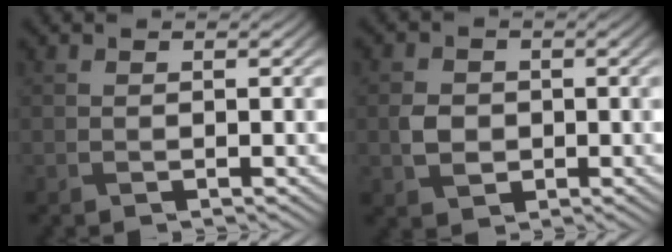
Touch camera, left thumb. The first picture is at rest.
{"total": 3.0, "force": [-0.4, 2.6, 1.5], "torque": [-0.040, -0.004, -0.010]}